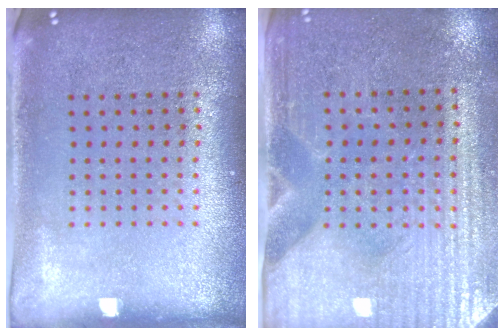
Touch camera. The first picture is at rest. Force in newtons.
{"total": 3.6, "press": 3.2, "slide": 1.5}